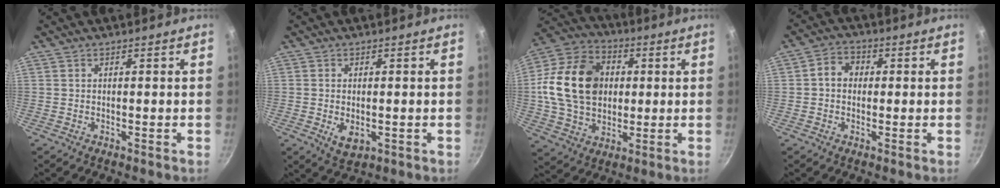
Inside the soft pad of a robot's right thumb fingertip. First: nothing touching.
{"total": 4.5, "force": [-0.8, 2.6, 3.5], "torque": [-0.056, -0.010, -0.006]}
{"total": 19.6, "force": [2.2, 14.9, 12.6], "torque": [-0.203, 0.017, 0.034]}
{"total": 4.6, "force": [0.3, 3.9, 2.5], "torque": [-0.024, 0.011, -0.005]}